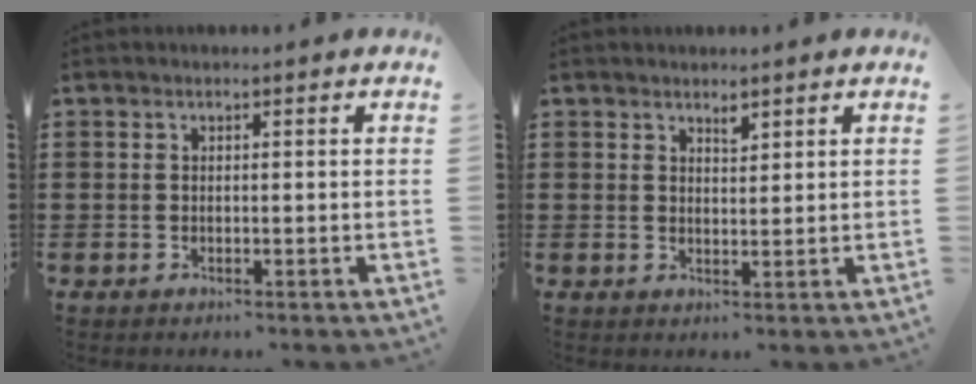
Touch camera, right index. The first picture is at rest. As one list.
[{"total": 1.7, "force": [1.4, 0.6, 0.6], "torque": [-0.006, 0.000, 0.024]}]